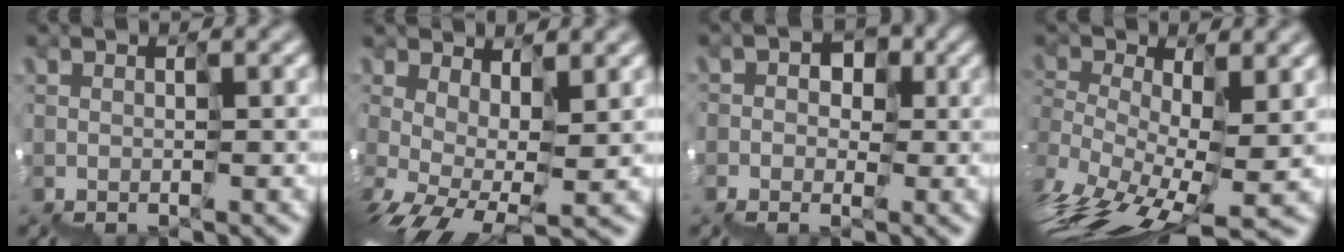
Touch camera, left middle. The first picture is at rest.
{"total": 2.8, "force": [-0.8, 1.1, 2.5], "torque": [-0.068, 0.001, -0.014]}
{"total": 5.2, "force": [-0.2, 4.8, 2.0], "torque": [-0.025, 0.014, -0.018]}
{"total": 6.6, "force": [-3.3, 2.8, 5.0], "torque": [-0.123, -0.008, -0.067]}